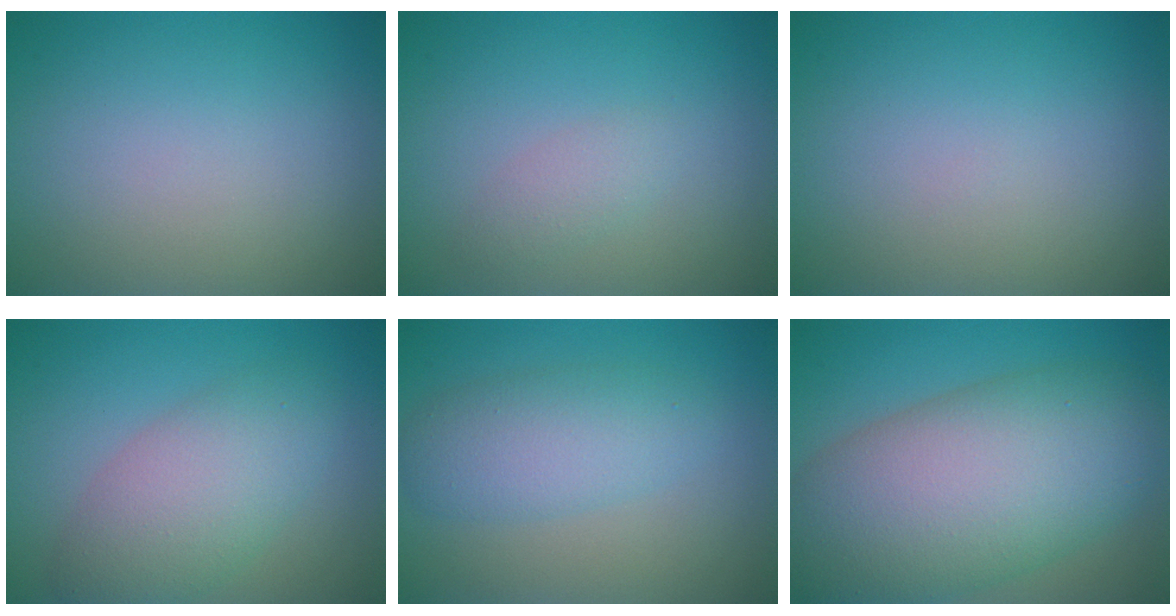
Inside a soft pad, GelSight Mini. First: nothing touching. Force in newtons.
{"total": 1.4, "press": 1.4, "slide": 0.1}
{"total": 0.0}
{"total": 5.5, "press": 5.5, "slide": 0.3}
{"total": 4.0, "press": 4.0, "slide": 0.1}
{"total": 12.7, "press": 12.7, "slide": 0.8}